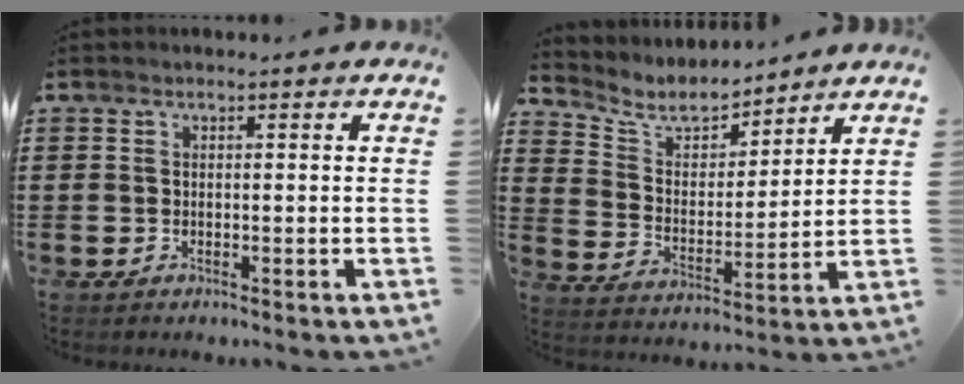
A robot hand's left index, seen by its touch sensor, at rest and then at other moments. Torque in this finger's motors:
{"motor_torque": [1.04, 1.09, 0.06, 0.02]}